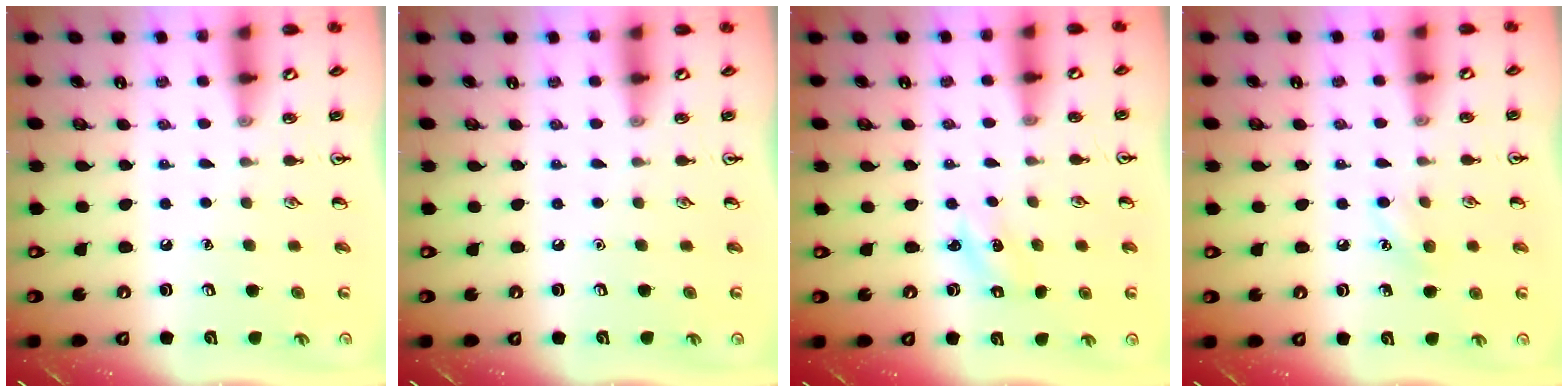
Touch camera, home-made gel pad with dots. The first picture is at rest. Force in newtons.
{"total": 0.0}
{"total": 1.5, "press": 1.4, "slide": 0.4}
{"total": 6.4, "press": 6.2, "slide": 1.5}